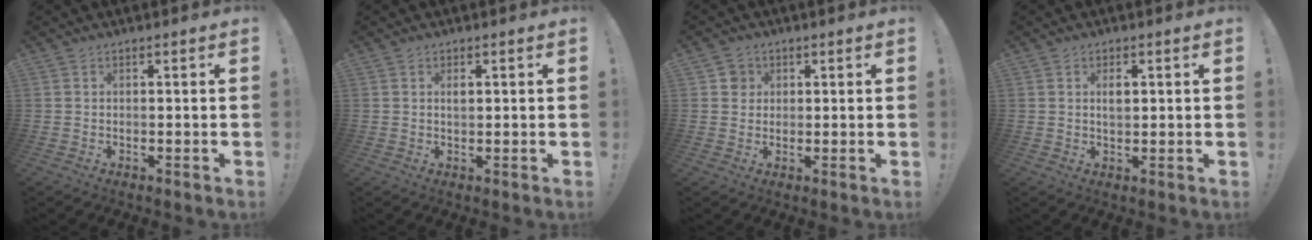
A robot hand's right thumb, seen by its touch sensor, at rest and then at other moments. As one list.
[{"total": 1.4, "force": [0.3, 0.8, 1.1], "torque": [-0.020, 0.003, 0.004]}, {"total": 3.6, "force": [1.0, 3.4, 0.9], "torque": [-0.002, 0.002, 0.017]}, {"total": 2.8, "force": [0.5, 1.7, 2.2], "torque": [-0.035, 0.001, 0.006]}]